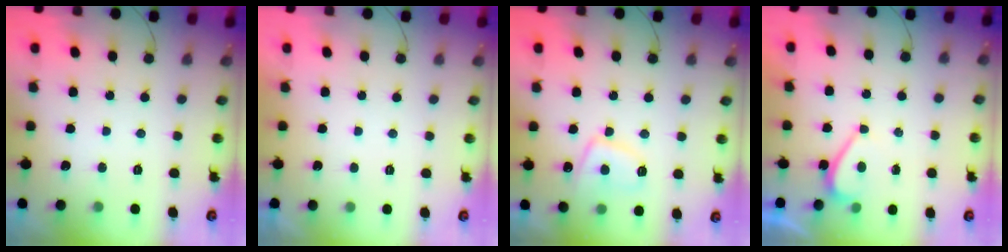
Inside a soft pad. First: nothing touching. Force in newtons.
{"total": 2.1, "press": 2.1, "slide": 0.4}
{"total": 8.1, "press": 8.0, "slide": 1.1}
{"total": 2.2, "press": 2.2, "slide": 0.5}